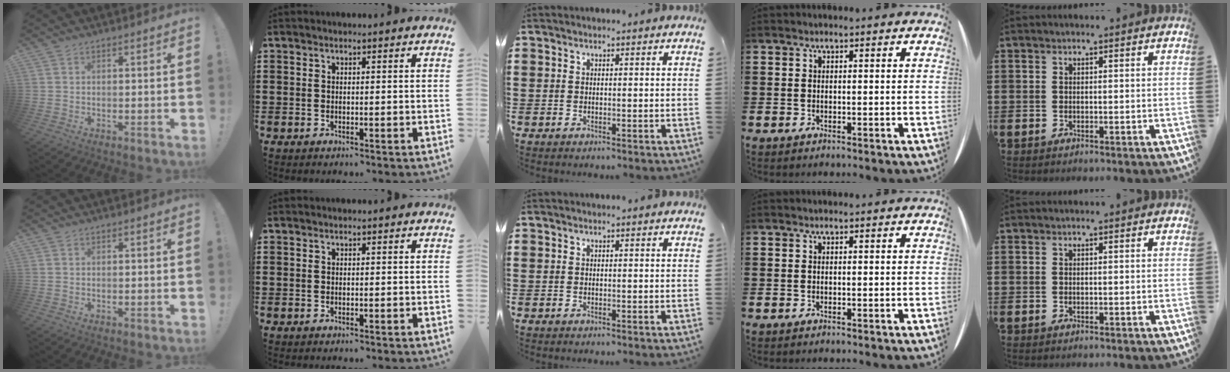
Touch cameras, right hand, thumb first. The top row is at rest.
{}